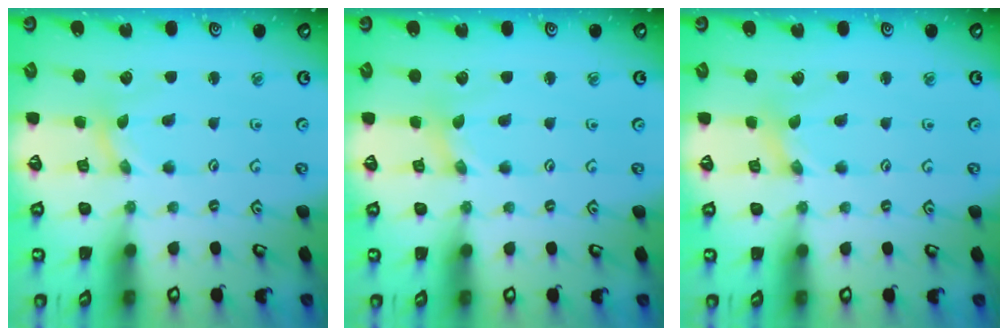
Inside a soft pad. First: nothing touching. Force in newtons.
{"total": 0.0}
{"total": 0.0}